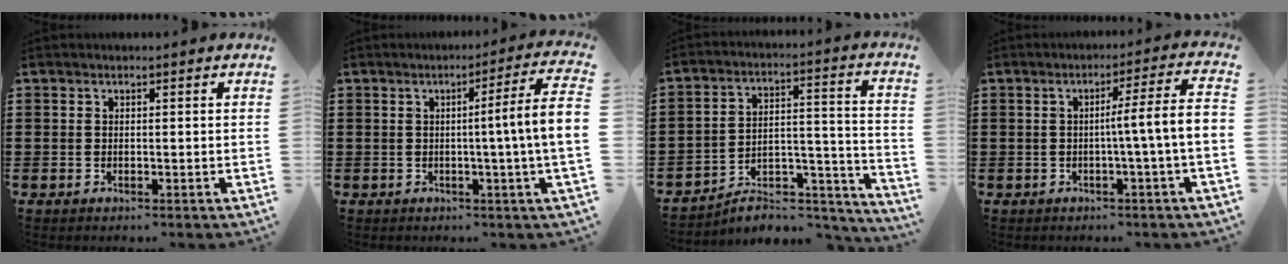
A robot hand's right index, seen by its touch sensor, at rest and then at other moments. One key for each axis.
{"total": 6.8, "fx": -0.2, "fy": -1.1, "fz": 6.7, "tx": -0.102, "ty": -0.018, "tz": -0.011}
{"total": 5.5, "fx": -4.7, "fy": 2.1, "fz": 2.0, "tx": -0.033, "ty": 0.004, "tz": -0.091}
{"total": 6.6, "fx": -0.8, "fy": -0.6, "fz": 6.5, "tx": -0.108, "ty": -0.013, "tz": -0.019}